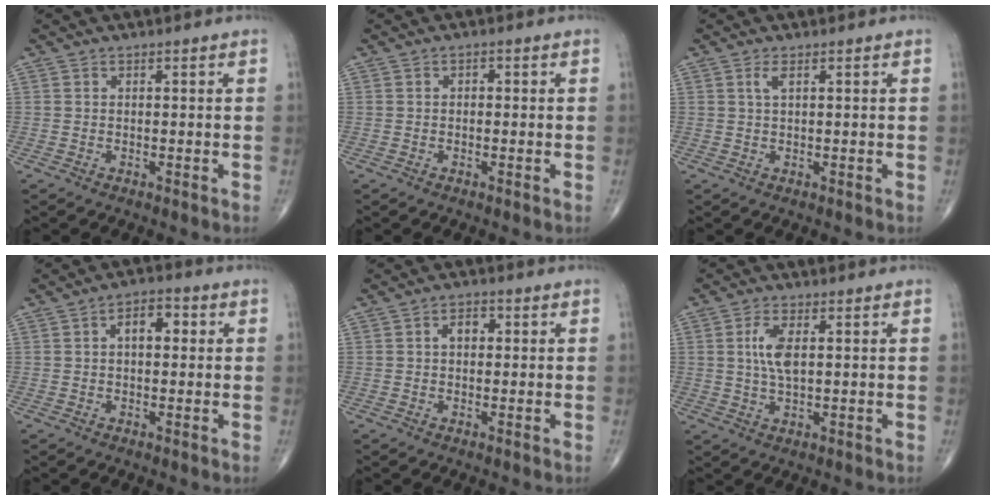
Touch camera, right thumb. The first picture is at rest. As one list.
[{"total": 0.8, "force": [-0.1, 0.6, 0.6], "torque": [0.002, 0.003, -0.006]}, {"total": 1.5, "force": [0.6, 0.4, 1.3], "torque": [-0.033, 0.003, 0.015]}, {"total": 5.3, "force": [0.9, 2.9, 4.3], "torque": [-0.051, 0.016, 0.006]}, {"total": 2.9, "force": [0.4, 2.0, 2.1], "torque": [-0.025, 0.012, 0.003]}, {"total": 5.3, "force": [0.9, 2.2, 4.7], "torque": [-0.098, -0.001, 0.017]}]